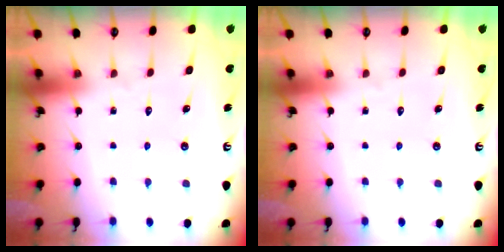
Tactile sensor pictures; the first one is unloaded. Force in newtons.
{"total": 0.0}